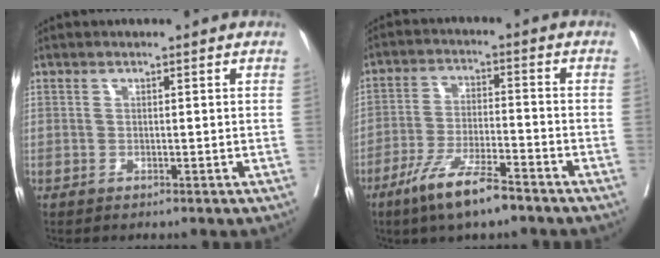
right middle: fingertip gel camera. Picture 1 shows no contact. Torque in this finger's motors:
{"motor_torque": [1.12, -1.02, 0.37, 0.12]}